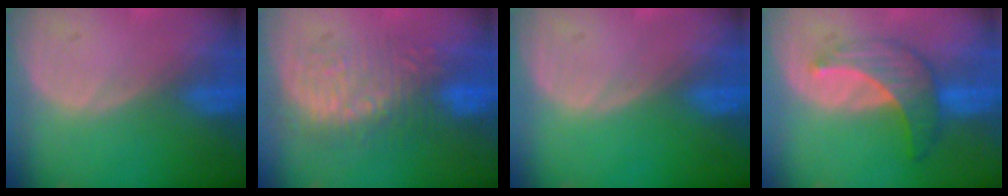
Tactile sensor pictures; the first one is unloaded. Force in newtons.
{"total": 8.6, "press": 8.5, "slide": 1.5}
{"total": 0.0}
{"total": 7.3, "press": 6.7, "slide": 3.0}